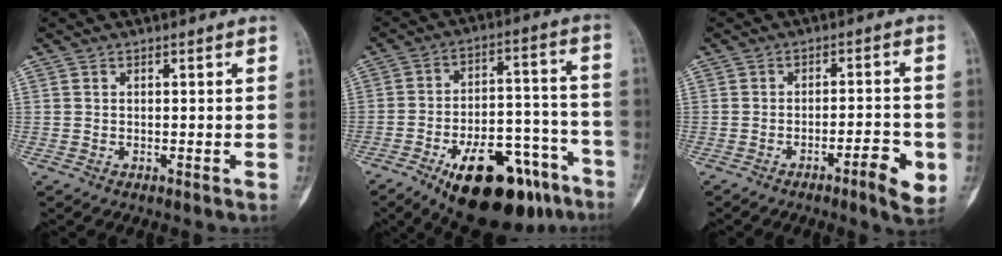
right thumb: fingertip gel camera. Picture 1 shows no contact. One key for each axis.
{"total": 22.6, "fx": -13.7, "fy": 9.5, "fz": 15.2, "tx": -0.176, "ty": 0.075, "tz": -0.204}
{"total": 6.5, "fx": -2.7, "fy": 1.3, "fz": 5.8, "tx": -0.079, "ty": 0.015, "tz": -0.037}